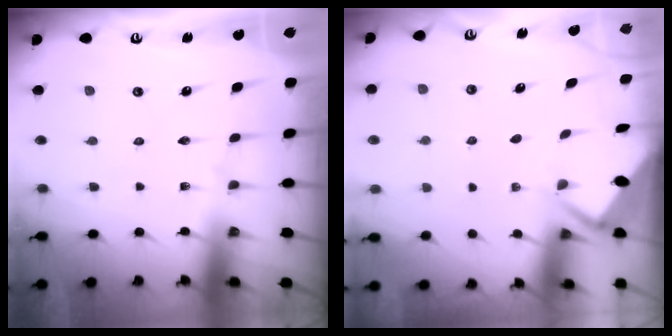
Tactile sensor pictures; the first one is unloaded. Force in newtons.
{"total": 2.6, "press": 2.6, "slide": 0.3}